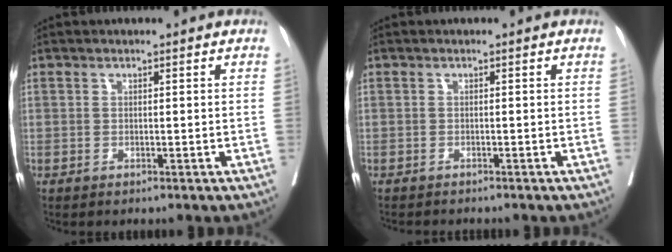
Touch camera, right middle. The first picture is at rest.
{"total": 2.6, "force": [-2.4, 0.4, 0.8], "torque": [-0.014, -0.007, -0.033]}